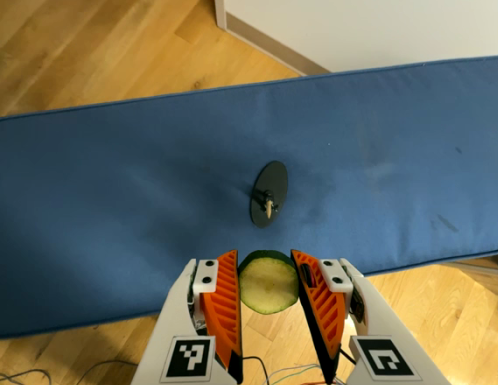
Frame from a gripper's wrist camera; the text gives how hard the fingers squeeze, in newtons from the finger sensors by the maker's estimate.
{"total": 8.4, "left": 8.4, "right": 8.4}